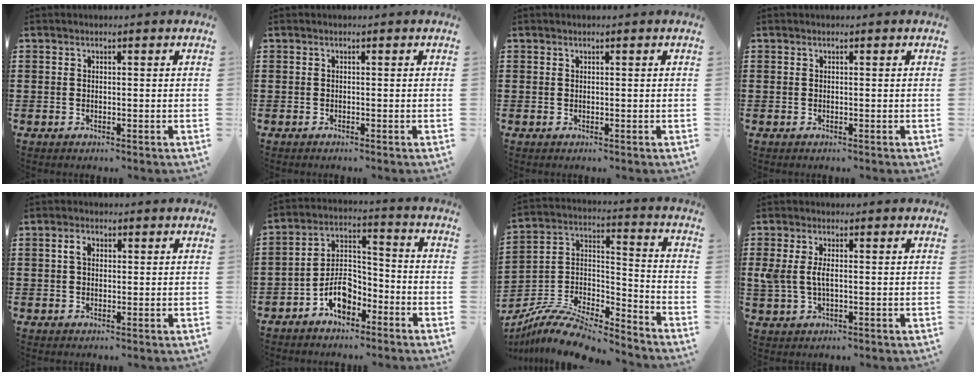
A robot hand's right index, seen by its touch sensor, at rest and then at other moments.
{"total": 0.0}
{"total": 0.0}
{"total": 0.0}
{"total": 2.3, "force": [0.5, 1.5, 1.7], "torque": [-0.036, 0.010, 0.008]}
{"total": 7.2, "force": [-4.3, 4.0, 4.1], "torque": [-0.089, 0.017, -0.084]}
{"total": 10.3, "force": [-8.7, 3.5, 4.3], "torque": [-0.085, 0.027, -0.170]}
{"total": 3.8, "force": [0.2, 1.8, 3.3], "torque": [-0.096, -0.005, -0.008]}